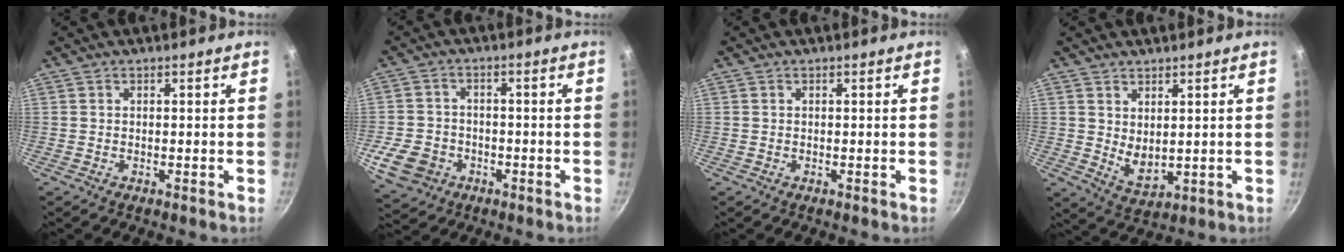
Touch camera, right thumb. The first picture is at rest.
{"total": 9.1, "force": [-3.4, 7.3, 4.3], "torque": [-0.072, 0.018, -0.056]}
{"total": 0.0}
{"total": 5.2, "force": [1.9, 2.9, 3.9], "torque": [-0.057, -0.028, 0.043]}